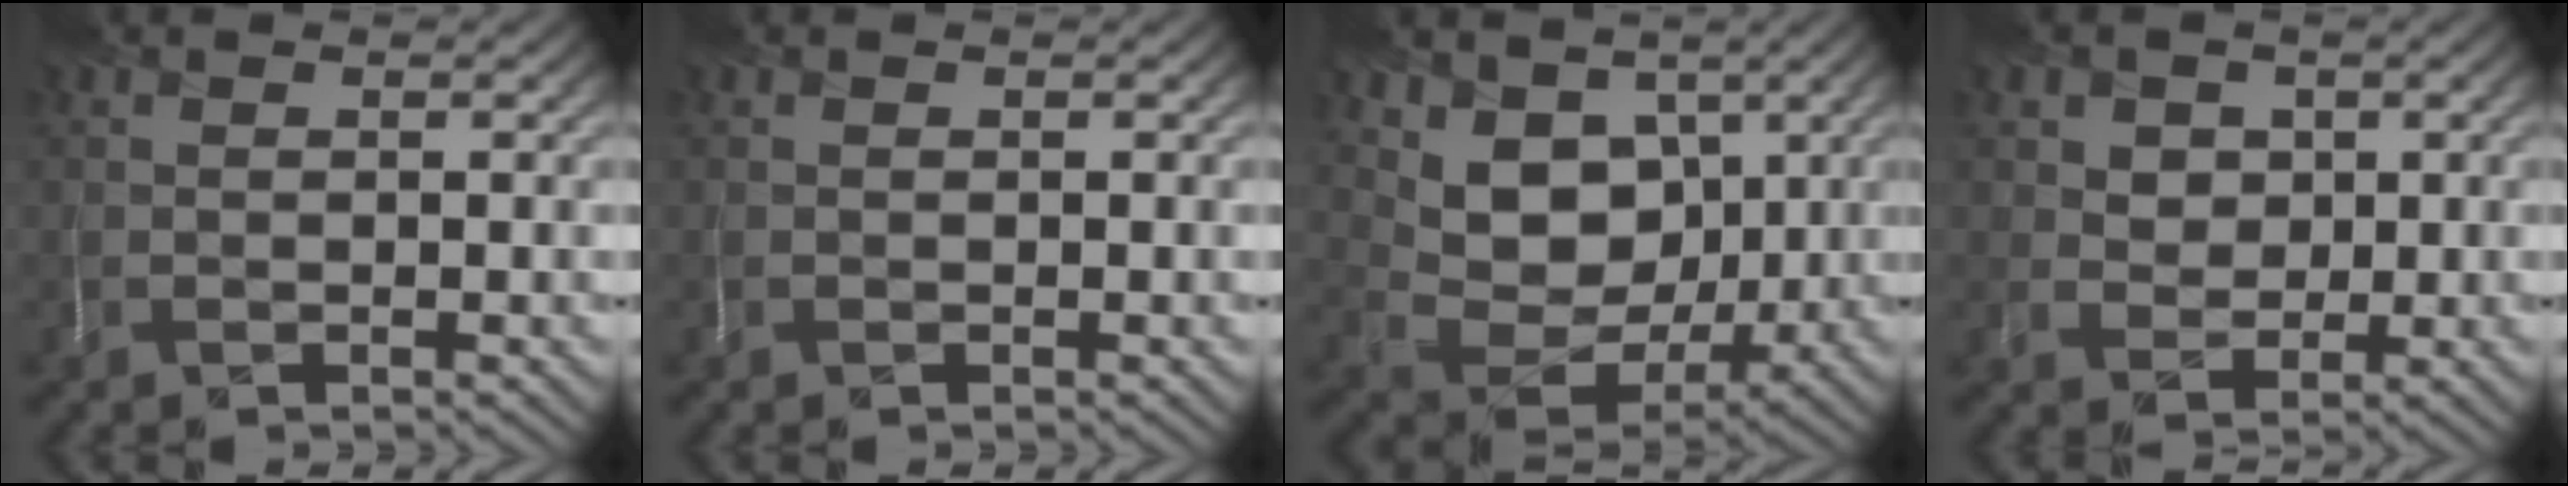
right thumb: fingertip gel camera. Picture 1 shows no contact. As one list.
[{"total": 0.0}, {"total": 9.1, "force": [4.4, 6.8, 4.3], "torque": [-0.101, -0.022, 0.077]}, {"total": 3.4, "force": [1.5, 3.0, 0.5], "torque": [-0.024, -0.016, 0.035]}]